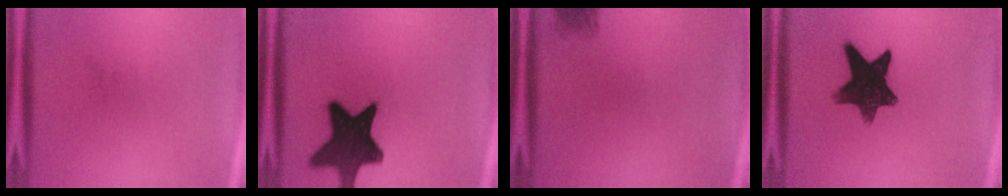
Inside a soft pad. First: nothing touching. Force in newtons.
{"total": 14.9}
{"total": 2.1}
{"total": 11.8}